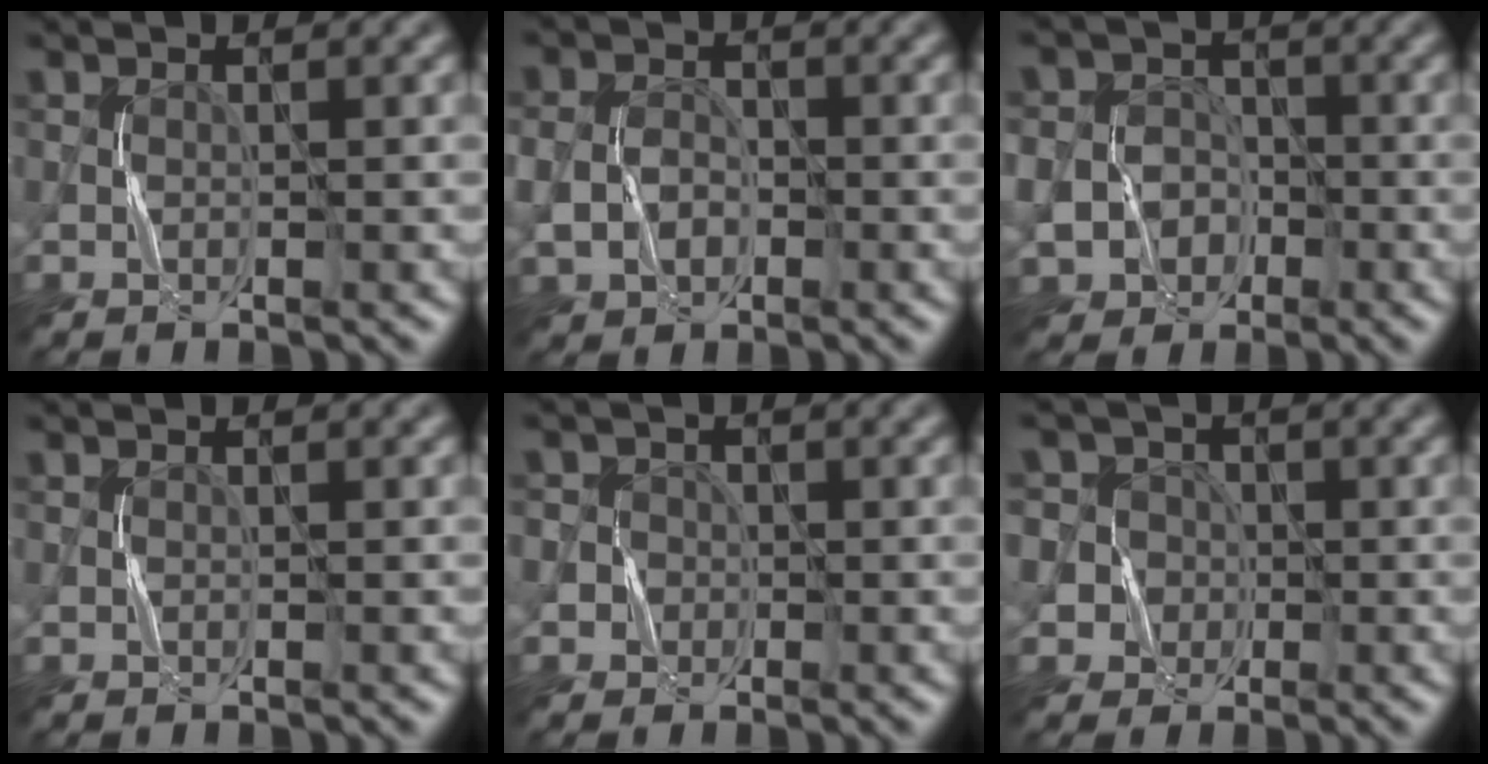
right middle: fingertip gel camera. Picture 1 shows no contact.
{"total": 2.7, "force": [-0.5, 2.2, 1.4], "torque": [-0.026, -0.002, -0.011]}
{"total": 6.9, "force": [-2.5, 6.1, 2.2], "torque": [-0.026, -0.021, -0.063]}
{"total": 0.0}
{"total": 2.3, "force": [-0.7, 2.2, 0.0], "torque": [0.017, 0.008, -0.023]}
{"total": 6.5, "force": [-1.5, 6.2, 1.1], "torque": [-0.026, 0.014, -0.058]}